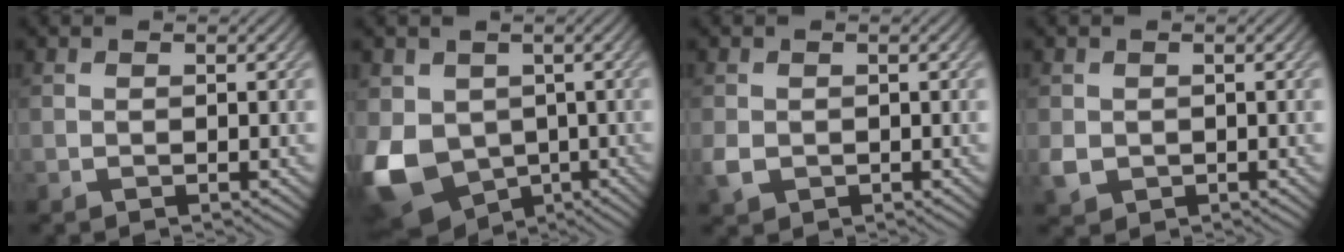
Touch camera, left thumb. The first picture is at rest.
{"total": 11.2, "force": [-2.0, 9.0, 6.4], "torque": [-0.182, -0.041, -0.026]}
{"total": 2.1, "force": [-0.4, 1.7, 1.1], "torque": [-0.029, -0.008, -0.009]}
{"total": 2.1, "force": [-0.1, 1.9, 0.9], "torque": [-0.026, -0.007, 0.000]}